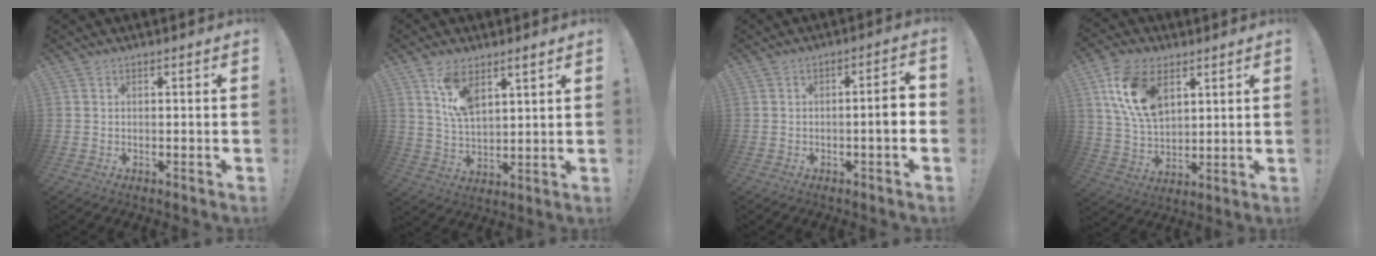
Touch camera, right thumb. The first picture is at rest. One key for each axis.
{"total": 9.5, "fx": 5.8, "fy": 4.1, "fz": 6.2, "tx": -0.108, "ty": -0.022, "tz": 0.106}
{"total": 5.0, "fx": -1.0, "fy": 0.3, "fz": 4.9, "tx": -0.074, "ty": 0.002, "tz": -0.021}
{"total": 16.0, "fx": 7.1, "fy": 10.0, "fz": 10.4, "tx": -0.203, "ty": -0.018, "tz": 0.133}